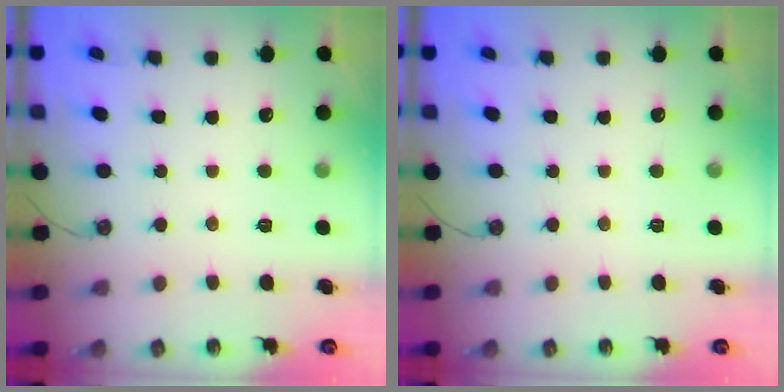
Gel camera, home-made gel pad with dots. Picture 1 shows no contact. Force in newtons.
{"total": 0.0}